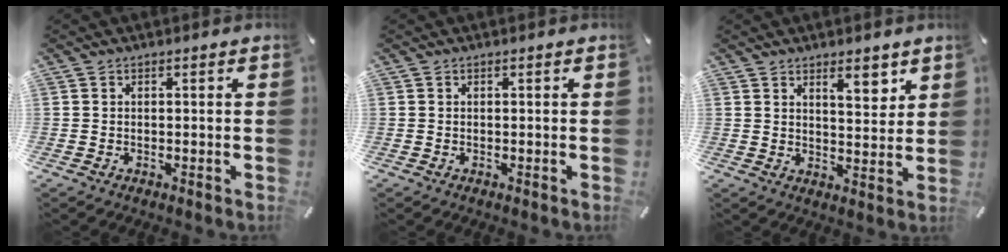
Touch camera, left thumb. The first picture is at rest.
{"total": 0.0}
{"total": 6.5, "force": [4.4, 2.8, 3.9], "torque": [-0.040, -0.028, 0.070]}